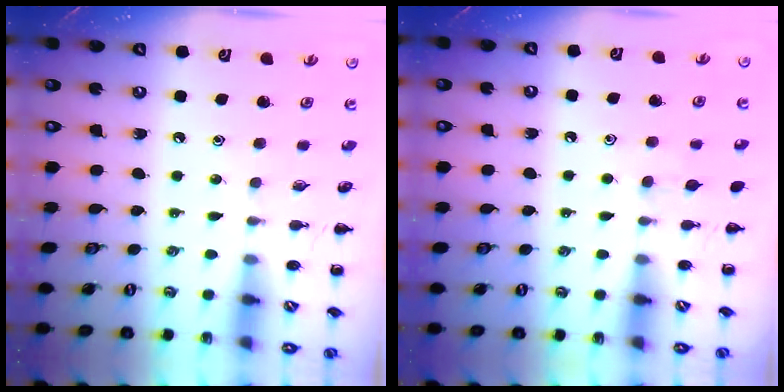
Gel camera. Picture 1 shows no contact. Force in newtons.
{"total": 3.7, "press": 3.3, "slide": 1.5}